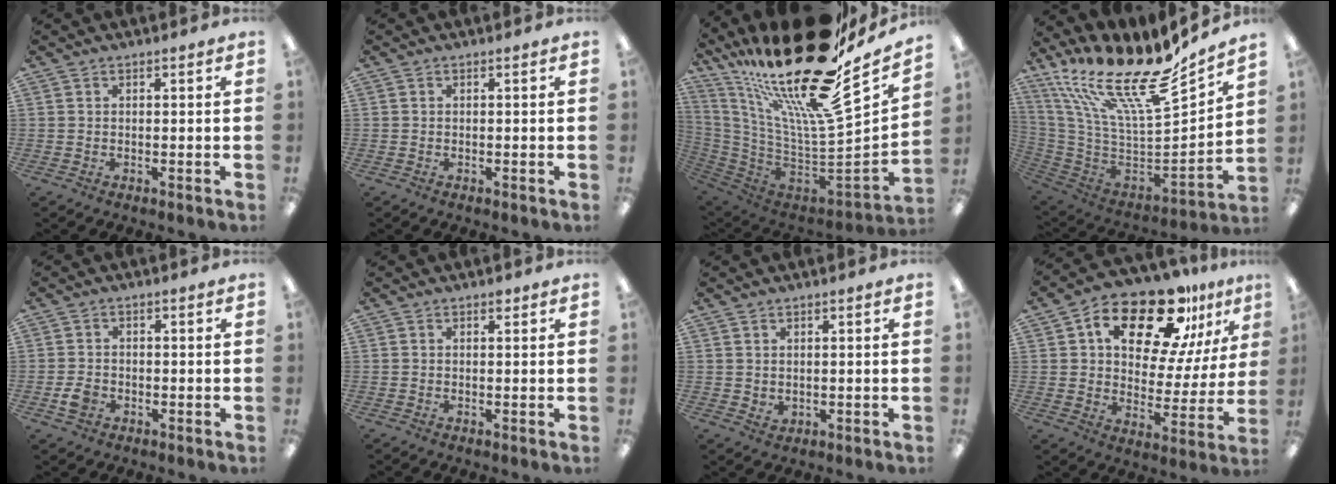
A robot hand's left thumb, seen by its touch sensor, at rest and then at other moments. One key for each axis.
{"total": 0.0}
{"total": 28.4, "fx": 17.6, "fy": 8.6, "fz": 20.6, "tx": -0.306, "ty": -0.172, "tz": 0.310}
{"total": 23.4, "fx": 15.6, "fy": 6.9, "fz": 16.0, "tx": -0.281, "ty": -0.122, "tz": 0.267}
{"total": 3.0, "fx": -1.1, "fy": 2.4, "fz": 1.5, "tx": -0.023, "ty": 0.006, "tz": -0.019}
{"total": 0.9, "fx": 0.6, "fy": 0.5, "fz": 0.4, "tx": -0.001, "ty": -0.002, "tz": 0.009}
{"total": 1.6, "fx": 1.2, "fy": 0.9, "fz": 0.4, "tx": -0.001, "ty": -0.003, "tz": 0.021}
{"total": 20.6, "fx": 13.0, "fy": 9.6, "fz": 12.7, "tx": -0.207, "ty": -0.063, "tz": 0.218}